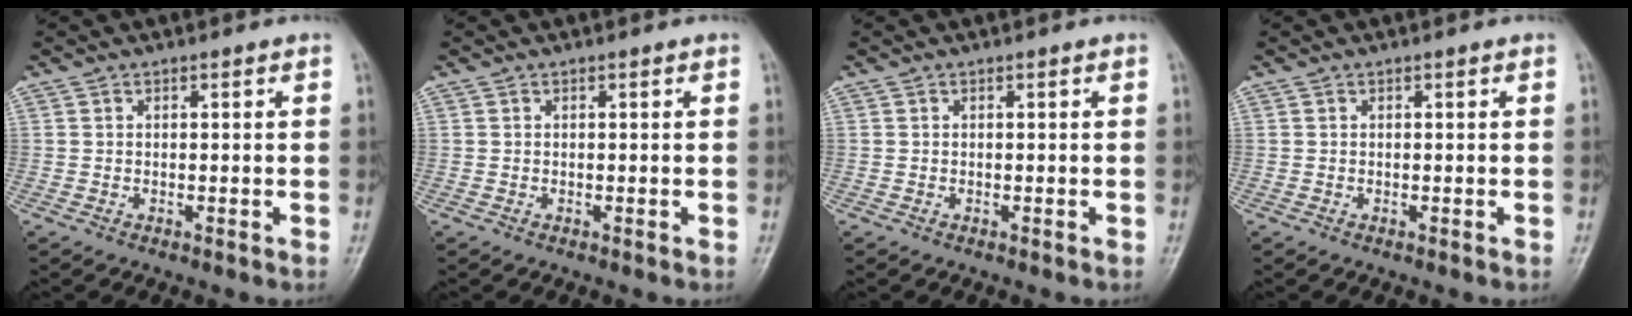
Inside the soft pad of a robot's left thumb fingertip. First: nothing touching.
{"total": 0.0}
{"total": 0.0}
{"total": 0.0}